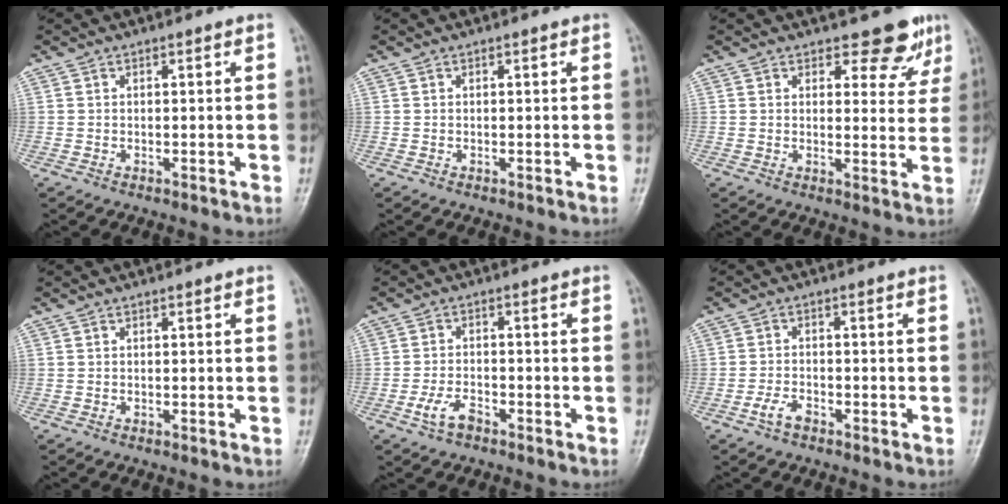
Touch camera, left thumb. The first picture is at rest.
{"total": 0.0}
{"total": 6.3, "force": [5.0, 3.2, 2.1], "torque": [0.006, -0.037, 0.055]}
{"total": 0.0}
{"total": 4.0, "force": [-2.4, 2.0, 2.5], "torque": [-0.054, 0.015, -0.046]}
{"total": 2.6, "force": [-1.6, 1.3, 1.5], "torque": [-0.032, 0.010, -0.032]}